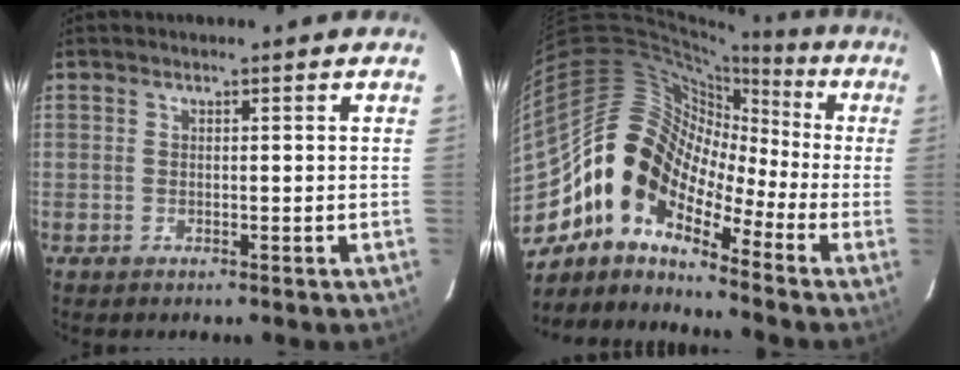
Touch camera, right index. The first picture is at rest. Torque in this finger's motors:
{"motor_torque": [0.81, -0.81, 1.05, 0.21]}